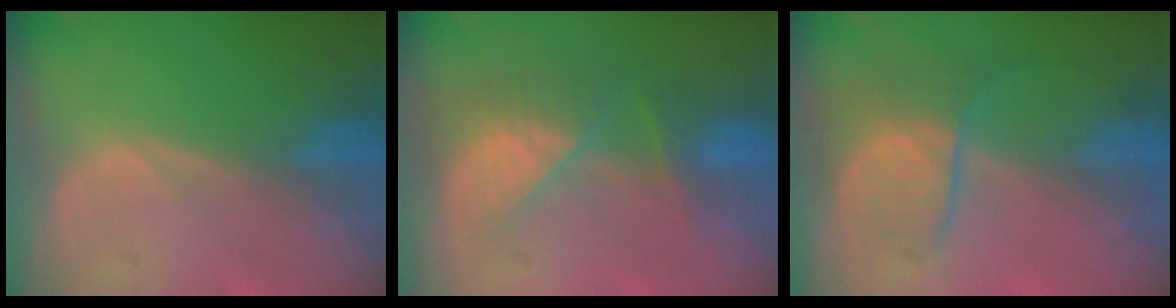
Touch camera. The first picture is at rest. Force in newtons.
{"total": 7.7, "press": 6.9, "slide": 3.5}
{"total": 6.4, "press": 5.9, "slide": 2.3}